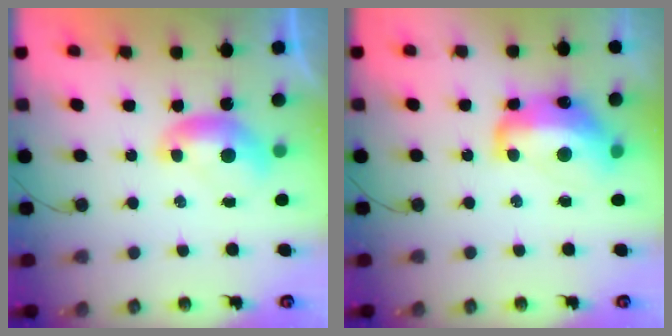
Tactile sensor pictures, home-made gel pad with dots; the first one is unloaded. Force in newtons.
{"total": 9.2, "press": 9.1, "slide": 1.4}